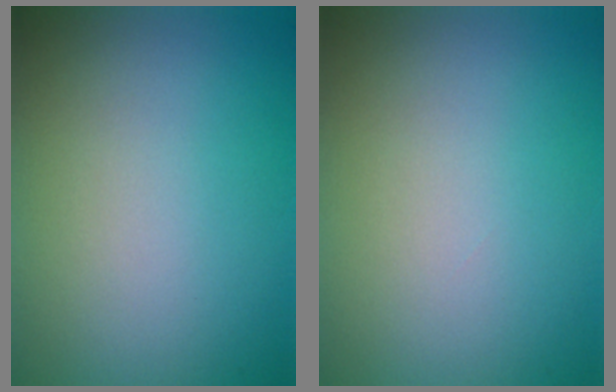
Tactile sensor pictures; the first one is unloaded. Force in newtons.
{"total": 0.0}